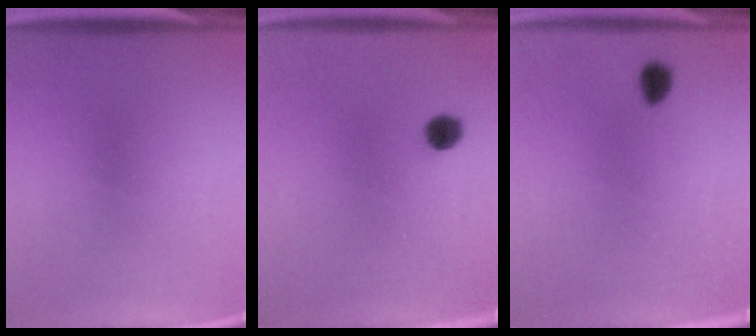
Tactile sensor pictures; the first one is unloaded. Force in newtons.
{"total": 2.6}
{"total": 3.0}